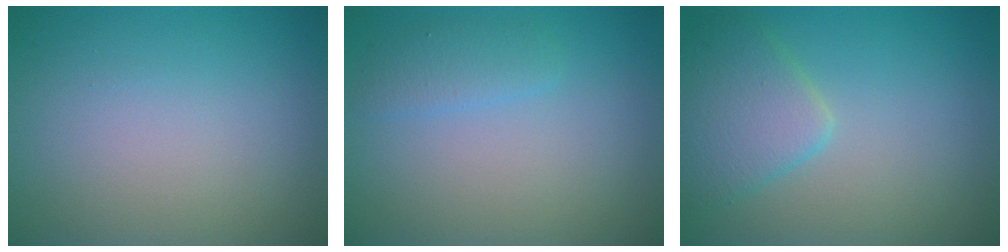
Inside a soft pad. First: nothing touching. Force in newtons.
{"total": 1.6, "press": 1.6, "slide": 0.1}
{"total": 3.9, "press": 3.9, "slide": 0.2}